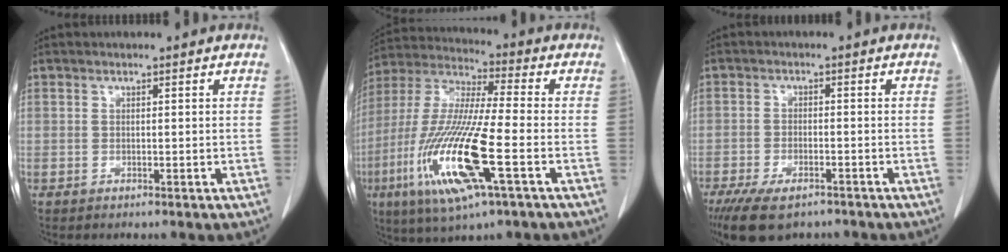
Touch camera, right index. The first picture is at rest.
{"total": 18.8, "force": [-6.0, 1.9, 17.7], "torque": [-0.380, -0.026, -0.112]}
{"total": 9.0, "force": [-6.7, 3.3, 5.0], "torque": [-0.084, -0.011, -0.105]}